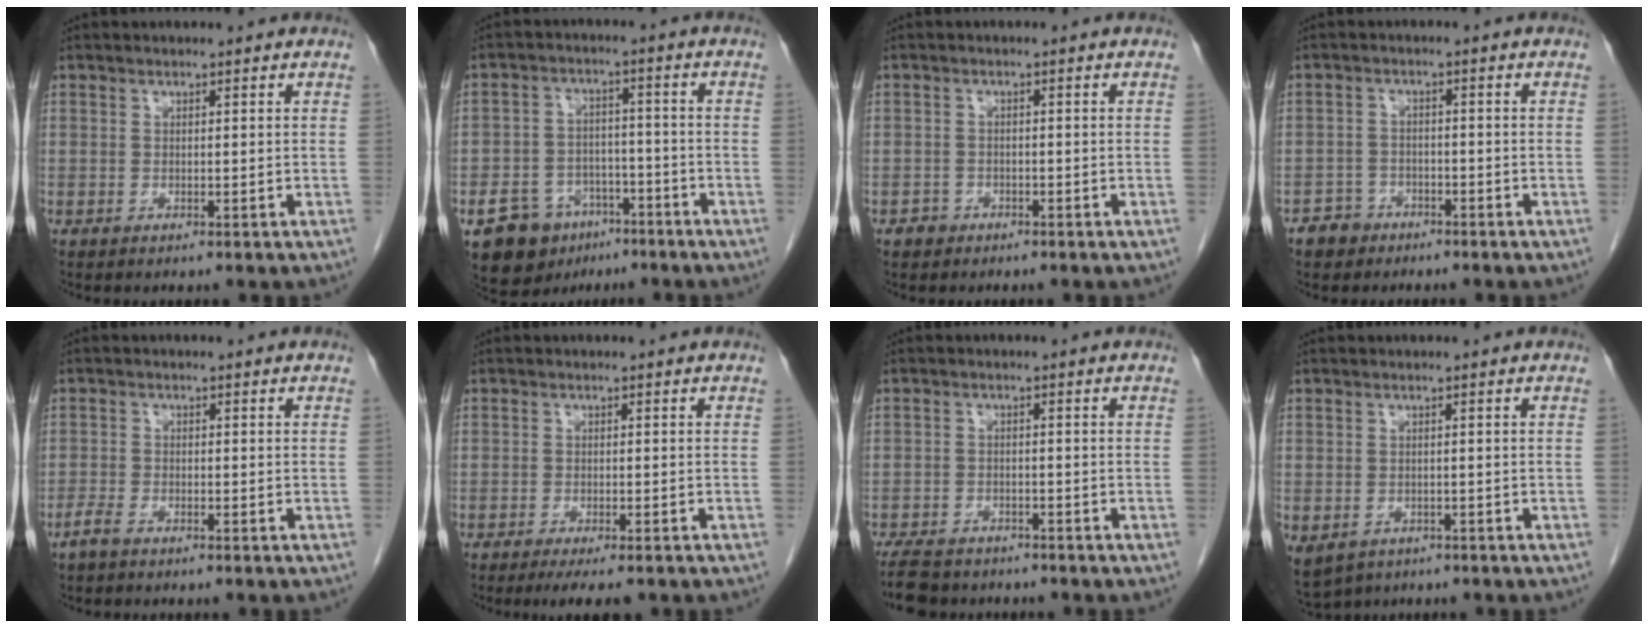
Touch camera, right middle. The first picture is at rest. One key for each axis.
{"total": 9.7, "fx": -5.9, "fy": 6.9, "fz": 3.6, "tx": -0.069, "ty": 0.013, "tz": -0.089}
{"total": 1.6, "fx": -1.1, "fy": 1.2, "fz": 0.0, "tx": -0.004, "ty": 0.006, "tz": -0.019}
{"total": 3.5, "fx": -2.5, "fy": 2.4, "fz": 0.1, "tx": -0.005, "ty": 0.010, "tz": -0.042}
{"total": 2.5, "fx": -1.6, "fy": 1.1, "fz": 1.5, "tx": -0.039, "ty": -0.002, "tz": -0.030}
{"total": 5.3, "fx": -4.2, "fy": 0.9, "fz": 3.1, "tx": -0.038, "ty": -0.010, "tz": -0.061}
{"total": 8.5, "fx": -7.2, "fy": 3.4, "fz": 3.0, "tx": -0.059, "ty": -0.011, "tz": -0.112}
{"total": 9.7, "fx": -5.6, "fy": 7.1, "fz": 3.7, "tx": -0.102, "ty": -0.015, "tz": -0.070}